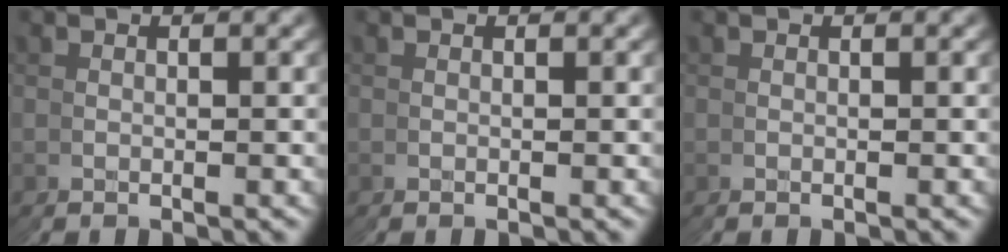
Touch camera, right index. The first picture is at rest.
{"total": 0.0}
{"total": 0.0}